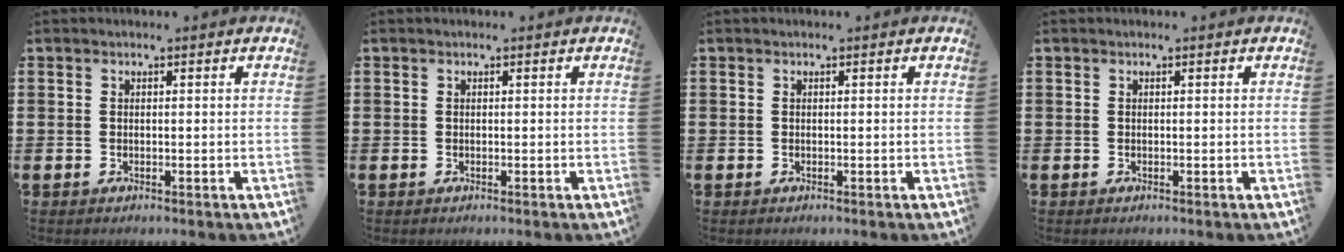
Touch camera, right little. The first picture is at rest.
{"total": 0.0}
{"total": 0.0}
{"total": 0.0}